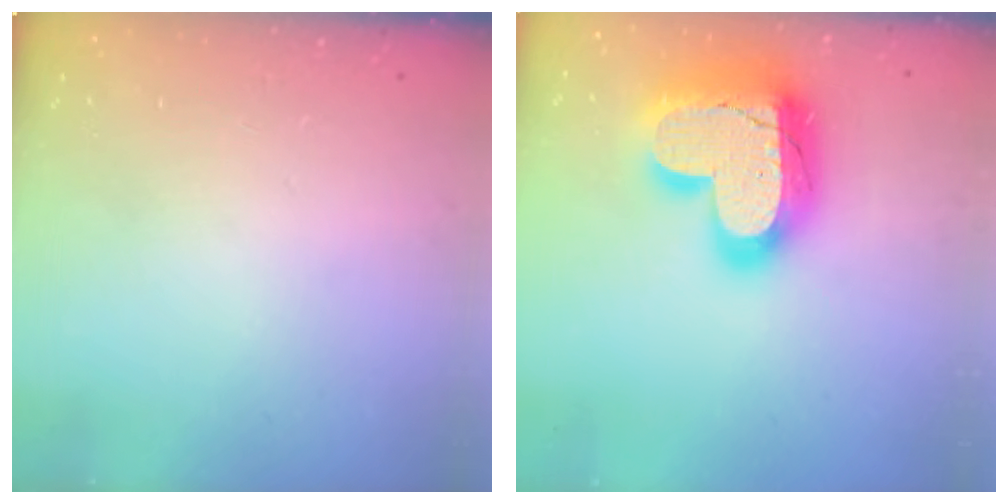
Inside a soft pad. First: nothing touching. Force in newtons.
{"total": 27.3, "press": 27.2, "slide": 2.0}